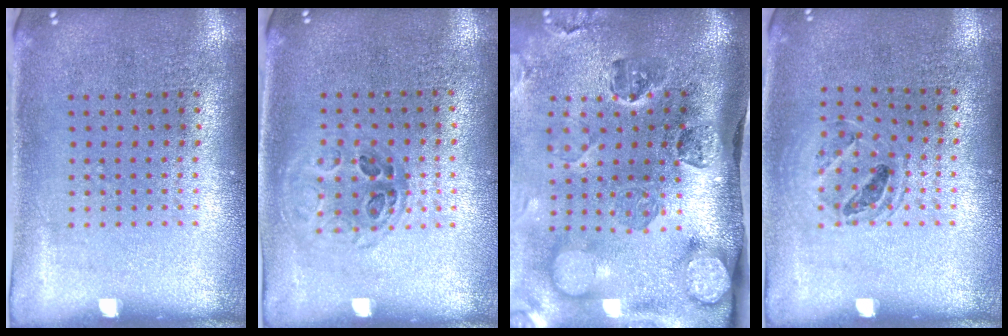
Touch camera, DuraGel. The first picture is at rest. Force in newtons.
{"total": 0.9, "press": 0.9, "slide": 0.2}
{"total": 4.4, "press": 3.2, "slide": 3.1}
{"total": 1.0, "press": 1.0, "slide": 0.2}